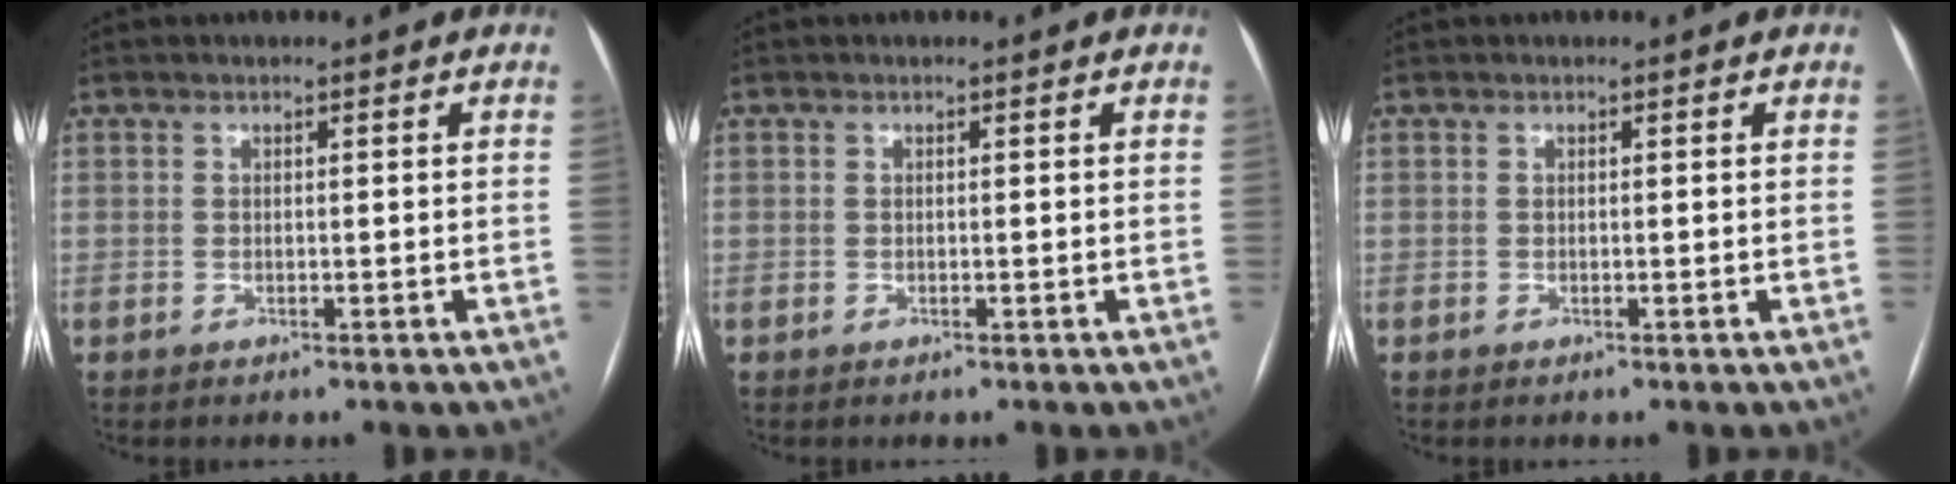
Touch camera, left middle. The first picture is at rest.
{"total": 0.0}
{"total": 0.0}